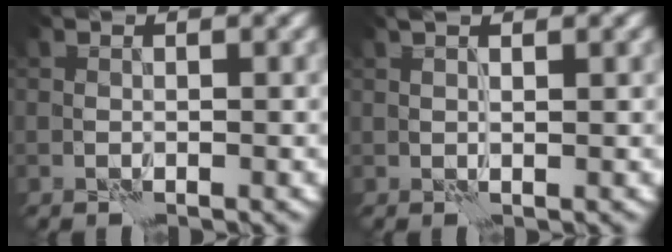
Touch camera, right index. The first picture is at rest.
{"total": 1.4, "force": [1.1, -0.1, 0.8], "torque": [-0.014, 0.001, 0.013]}